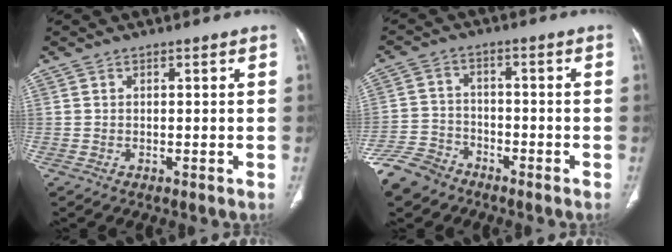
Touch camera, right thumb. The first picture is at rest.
{"total": 8.4, "force": [-6.5, 4.9, 2.2], "torque": [-0.047, 0.023, -0.130]}